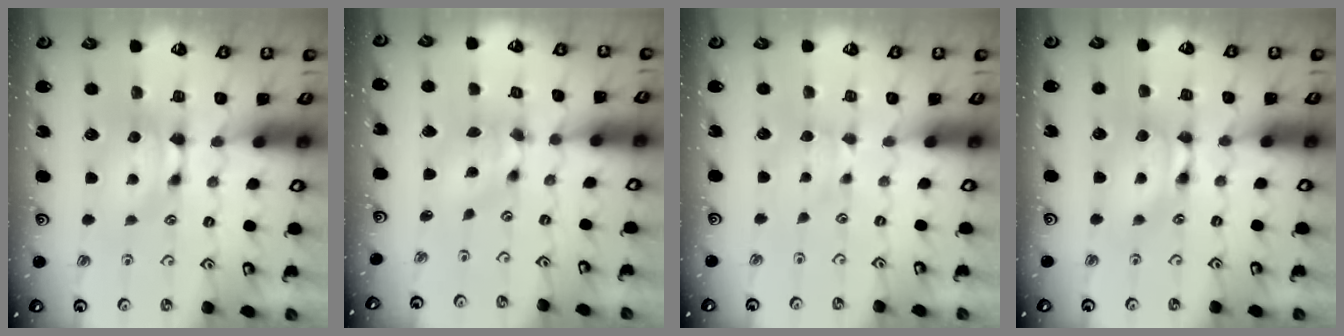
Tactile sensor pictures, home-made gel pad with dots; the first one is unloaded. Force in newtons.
{"total": 4.3, "press": 4.0, "slide": 1.8}
{"total": 2.4, "press": 2.4, "slide": 0.6}
{"total": 1.7, "press": 1.7, "slide": 0.1}